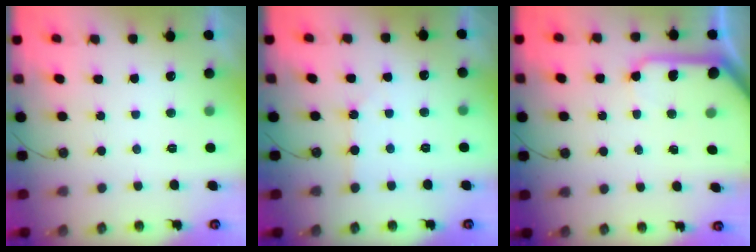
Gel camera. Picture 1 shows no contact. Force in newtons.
{"total": 2.3, "press": 2.3, "slide": 0.3}
{"total": 10.3, "press": 10.3, "slide": 1.0}